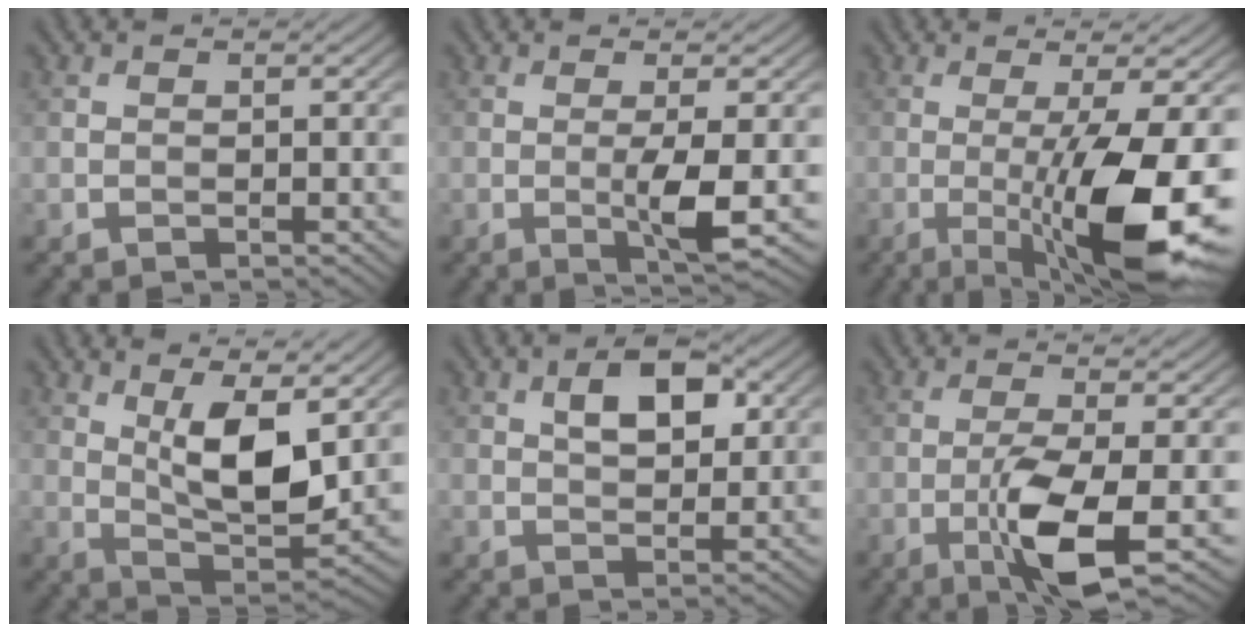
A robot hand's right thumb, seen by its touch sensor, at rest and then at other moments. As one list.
[{"total": 4.1, "force": [-0.5, 0.3, 4.0], "torque": [-0.080, -0.002, -0.011]}, {"total": 13.7, "force": [-2.8, 2.8, 13.1], "torque": [-0.188, 0.003, -0.043]}, {"total": 9.7, "force": [3.0, 3.8, 8.3], "torque": [-0.157, -0.013, 0.058]}, {"total": 5.4, "force": [1.8, 2.8, 4.2], "torque": [-0.070, 0.004, 0.026]}, {"total": 7.6, "force": [-2.5, 1.6, 7.0], "torque": [-0.131, 0.007, -0.051]}]